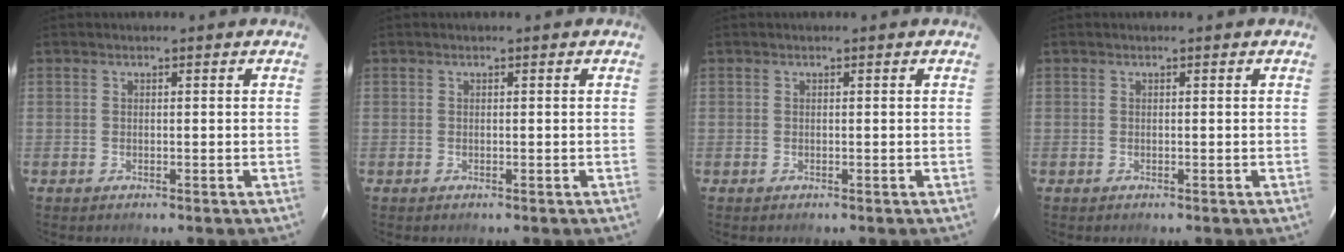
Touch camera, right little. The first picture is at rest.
{"total": 0.0}
{"total": 0.0}
{"total": 0.0}